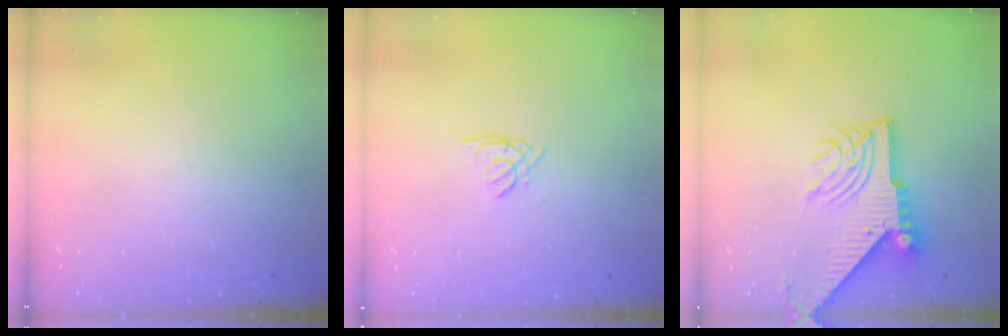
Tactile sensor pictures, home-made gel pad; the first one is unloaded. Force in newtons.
{"total": 1.3, "press": 1.3, "slide": 0.4}
{"total": 11.2, "press": 11.1, "slide": 1.3}